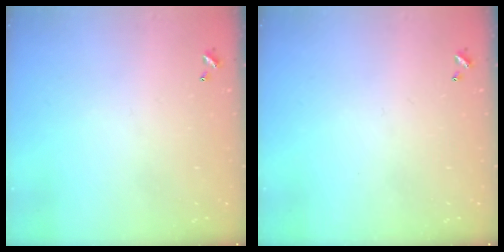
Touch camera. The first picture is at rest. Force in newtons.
{"total": 0.0}